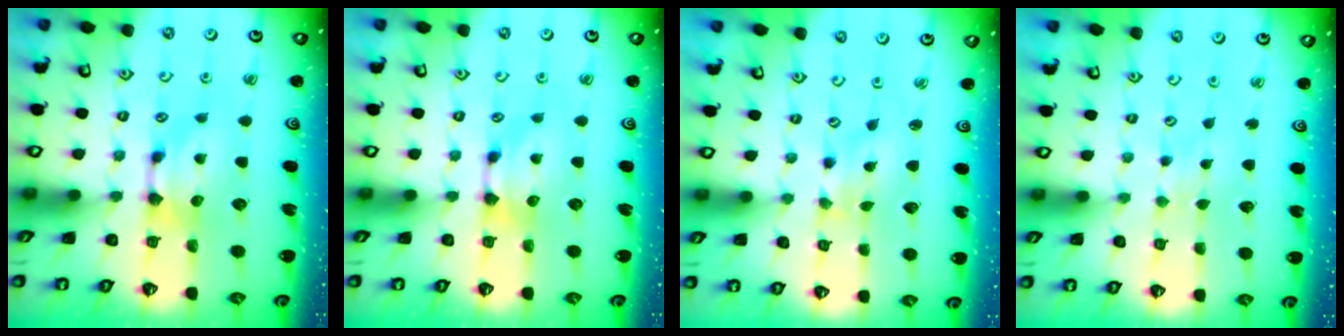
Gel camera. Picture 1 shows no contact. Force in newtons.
{"total": 0.0}
{"total": 2.8, "press": 2.6, "slide": 1.0}
{"total": 4.0, "press": 4.0, "slide": 0.1}